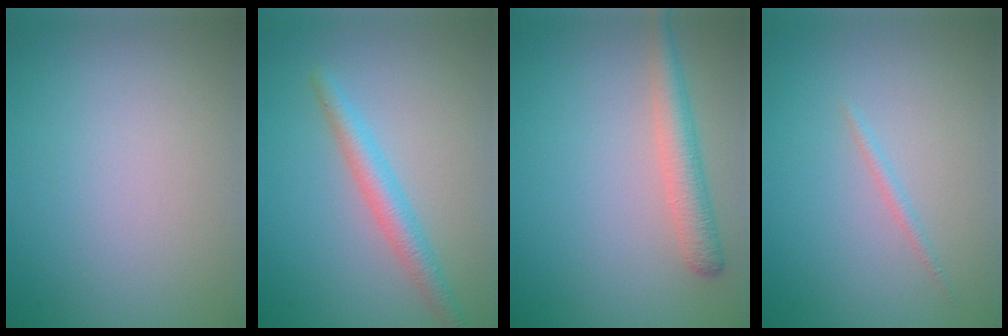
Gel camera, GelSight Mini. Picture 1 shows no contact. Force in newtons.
{"total": 2.9, "press": 2.9, "slide": 0.1}
{"total": 3.2, "press": 3.2, "slide": 0.2}
{"total": 0.8, "press": 0.8, "slide": 0.0}